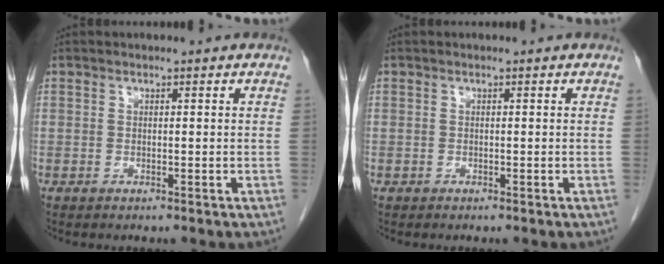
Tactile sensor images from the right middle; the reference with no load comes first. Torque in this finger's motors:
{"motor_torque": [0.01, 0.03, -0.01, 0.00]}